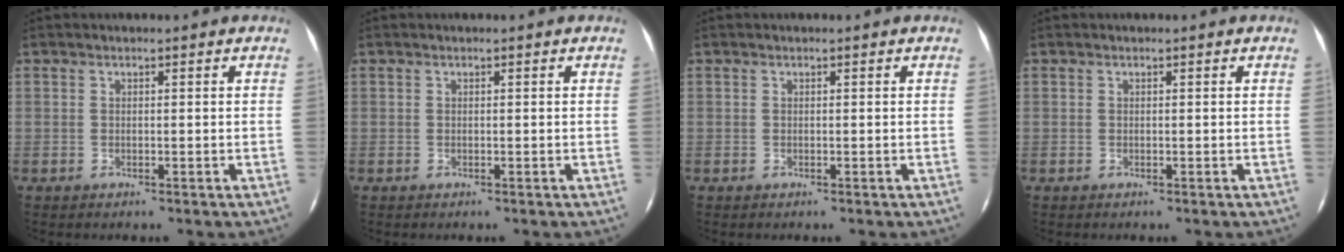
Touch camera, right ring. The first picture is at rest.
{"total": 0.0}
{"total": 0.0}
{"total": 0.0}